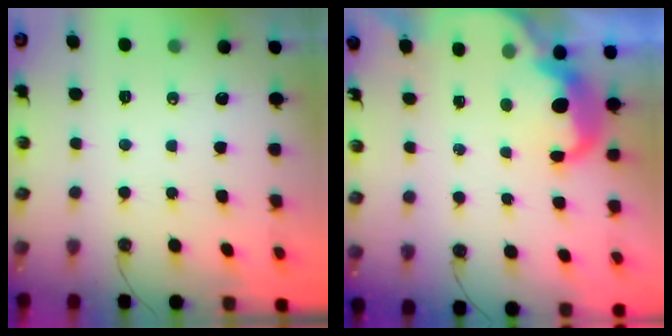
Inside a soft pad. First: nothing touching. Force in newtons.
{"total": 6.1, "press": 6.0, "slide": 0.5}